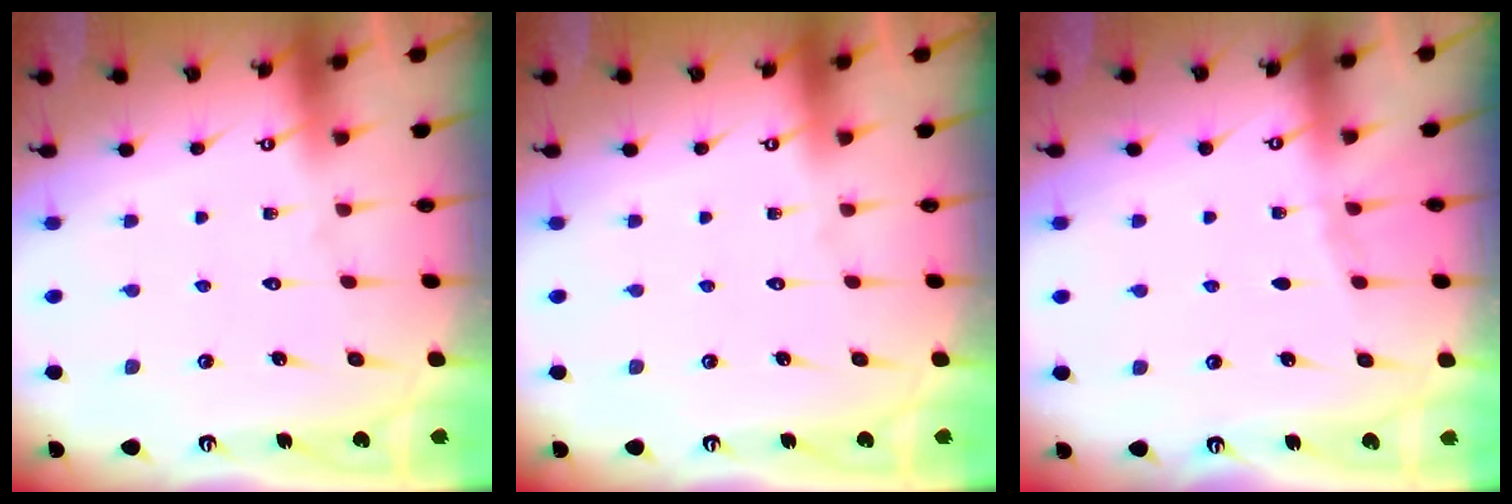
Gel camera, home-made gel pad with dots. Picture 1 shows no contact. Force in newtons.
{"total": 0.0}
{"total": 4.1, "press": 3.4, "slide": 2.4}